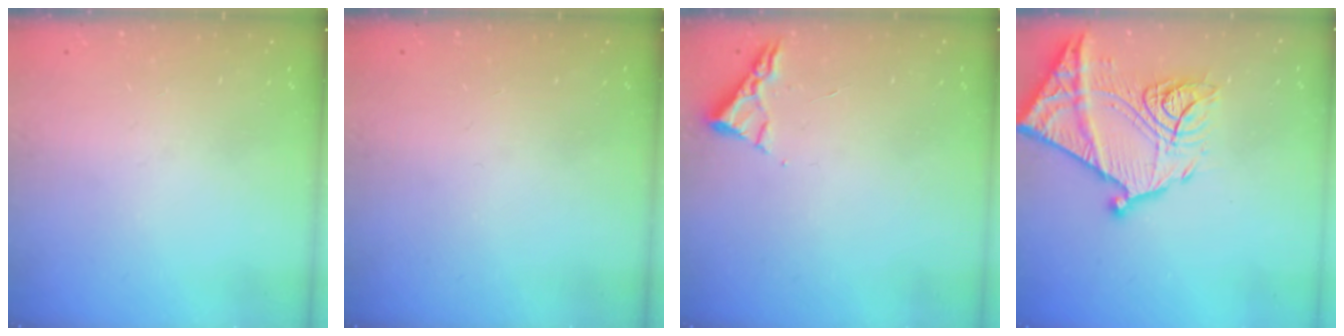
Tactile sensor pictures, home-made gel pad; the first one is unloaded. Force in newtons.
{"total": 0.0}
{"total": 3.0, "press": 2.9, "slide": 0.4}
{"total": 25.4, "press": 25.3, "slide": 2.5}